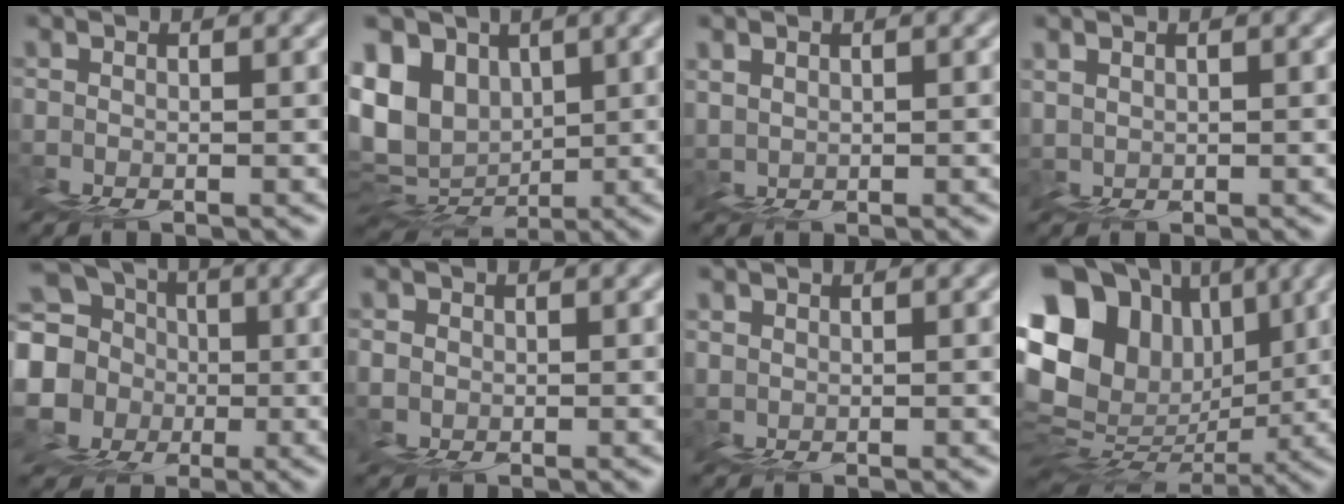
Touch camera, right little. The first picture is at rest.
{"total": 10.7, "force": [4.8, 7.9, 5.5], "torque": [-0.107, 0.036, 0.083]}
{"total": 1.3, "force": [1.1, 0.4, -0.5], "torque": [0.019, 0.003, 0.028]}
{"total": 1.0, "force": [0.9, 0.2, -0.5], "torque": [0.016, 0.003, 0.023]}
{"total": 14.3, "force": [1.8, 13.4, 4.8], "torque": [-0.137, 0.007, 0.003]}
{"total": 1.2, "force": [0.2, 1.2, 0.4], "torque": [-0.002, 0.004, 0.011]}
{"total": 1.0, "force": [0.6, 0.7, 0.0], "torque": [0.006, 0.005, 0.015]}
{"total": 19.8, "force": [6.9, 15.3, 10.6], "torque": [-0.218, 0.044, 0.135]}